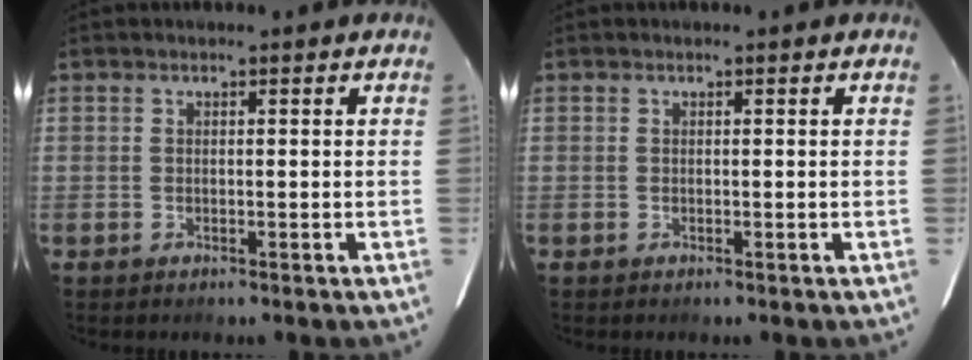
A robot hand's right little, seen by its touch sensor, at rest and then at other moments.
{"total": 0.0}